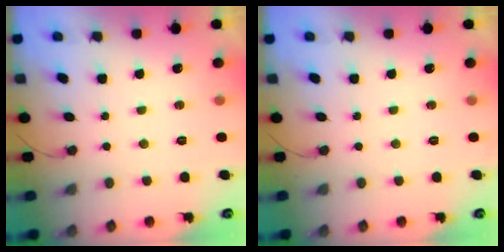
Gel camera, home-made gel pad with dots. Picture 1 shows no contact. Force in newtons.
{"total": 0.0}